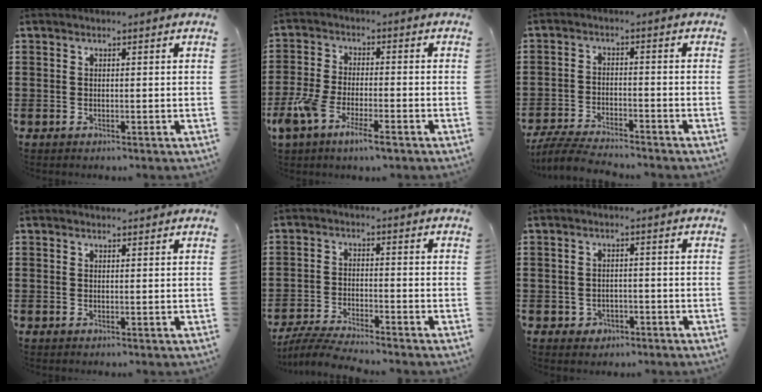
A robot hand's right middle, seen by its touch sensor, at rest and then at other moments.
{"total": 6.5, "force": [-4.1, 1.6, 4.8], "torque": [-0.113, -0.009, -0.080]}
{"total": 5.4, "force": [-5.2, 0.5, 1.5], "torque": [-0.041, -0.004, -0.106]}
{"total": 0.6, "force": [0.6, 0.2, 0.0], "torque": [0.006, -0.003, 0.009]}
{"total": 4.8, "force": [-4.6, 0.2, 1.5], "torque": [-0.046, -0.010, -0.097]}
{"total": 1.7, "force": [-1.2, 1.3, 0.3], "torque": [-0.011, 0.001, -0.028]}